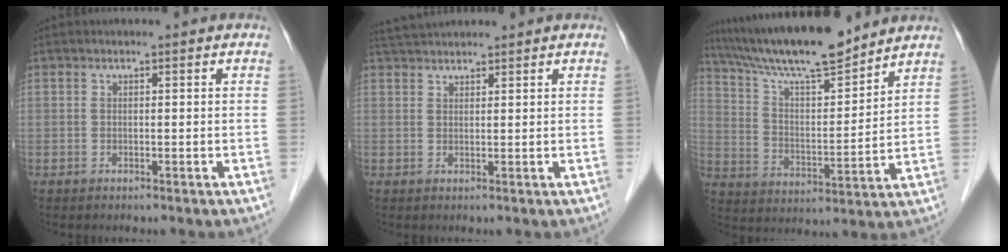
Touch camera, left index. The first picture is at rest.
{"total": 3.8, "force": [3.7, 0.4, 1.0], "torque": [-0.021, 0.032, 0.070]}
{"total": 15.9, "force": [14.0, 1.5, 7.6], "torque": [-0.138, 0.008, 0.245]}